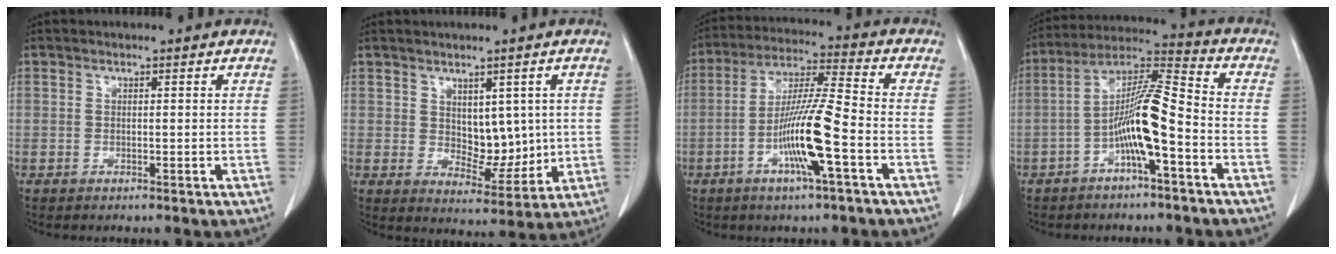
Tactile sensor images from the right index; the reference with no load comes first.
{"total": 8.7, "force": [1.2, 5.5, 6.7], "torque": [-0.101, 0.002, 0.041]}
{"total": 12.4, "force": [-4.3, 0.3, 11.6], "torque": [-0.226, 0.000, -0.082]}
{"total": 11.6, "force": [-4.0, 1.3, 10.8], "torque": [-0.208, 0.024, -0.073]}